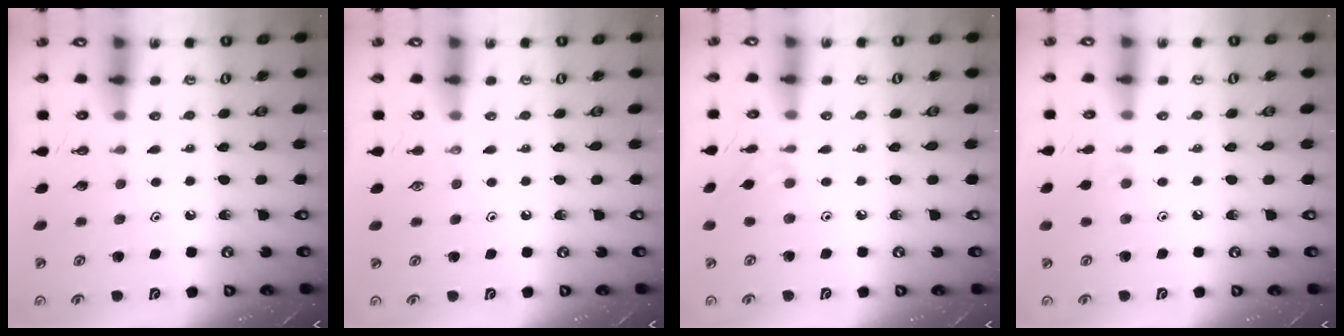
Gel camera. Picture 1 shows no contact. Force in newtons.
{"total": 0.0}
{"total": 1.8, "press": 1.7, "slide": 0.5}
{"total": 2.4, "press": 2.4, "slide": 0.5}